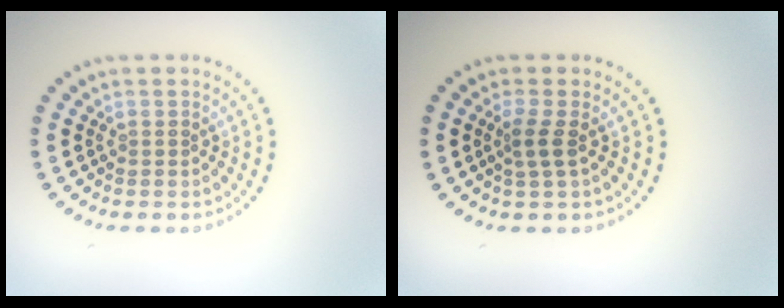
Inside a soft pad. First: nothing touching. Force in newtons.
{"total": 1.6, "press": 1.2, "slide": 1.0}